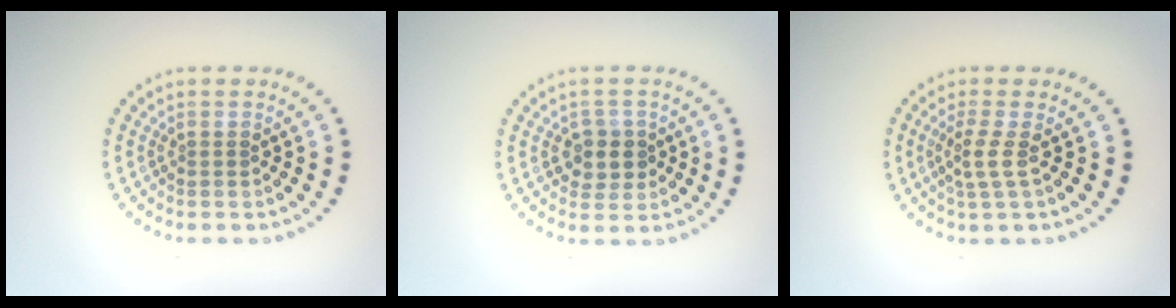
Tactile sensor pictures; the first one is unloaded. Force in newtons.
{"total": 2.6, "press": 2.5, "slide": 0.9}
{"total": 1.9, "press": 1.3, "slide": 1.3}